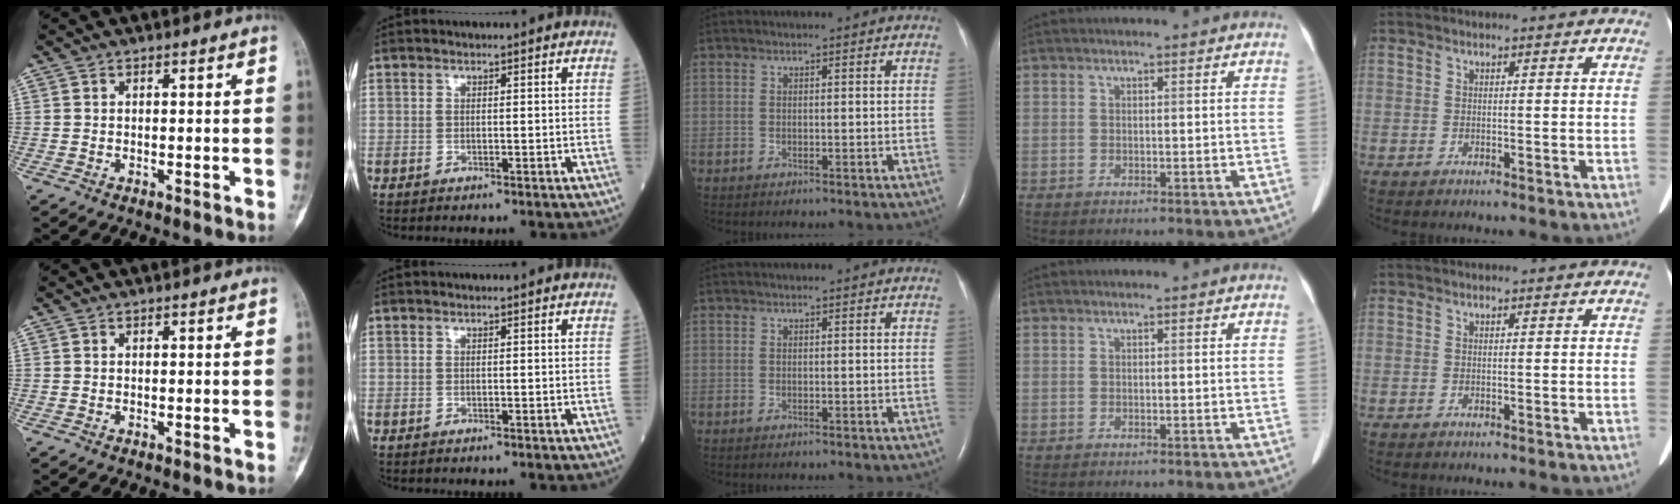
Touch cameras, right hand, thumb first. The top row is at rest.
{}